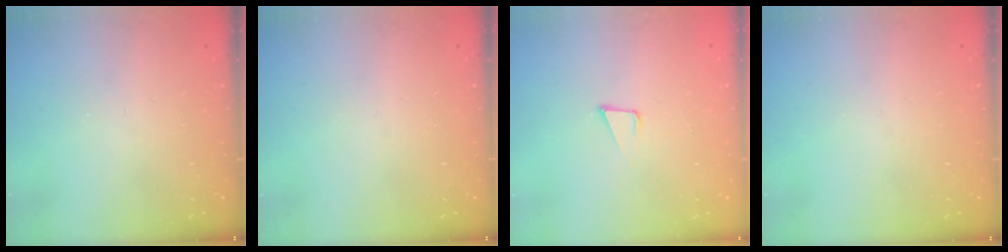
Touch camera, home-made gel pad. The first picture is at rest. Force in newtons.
{"total": 0.0}
{"total": 4.8, "press": 3.9, "slide": 2.7}
{"total": 0.0}